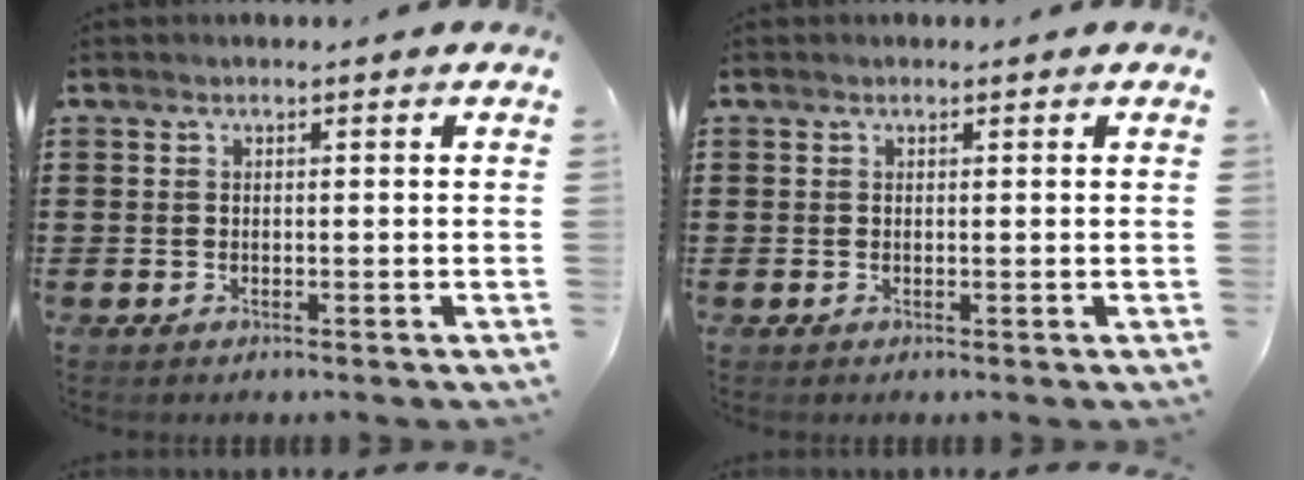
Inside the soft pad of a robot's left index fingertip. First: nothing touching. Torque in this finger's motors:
{"motor_torque": [0.91, -1.22, 0.18, 0.02]}